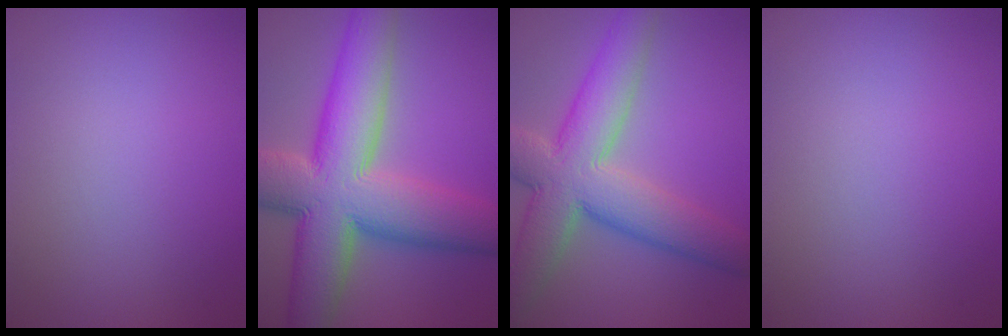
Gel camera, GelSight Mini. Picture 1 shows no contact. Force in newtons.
{"total": 13.9, "press": 13.9, "slide": 0.7}
{"total": 9.8, "press": 9.7, "slide": 0.7}
{"total": 0.0}